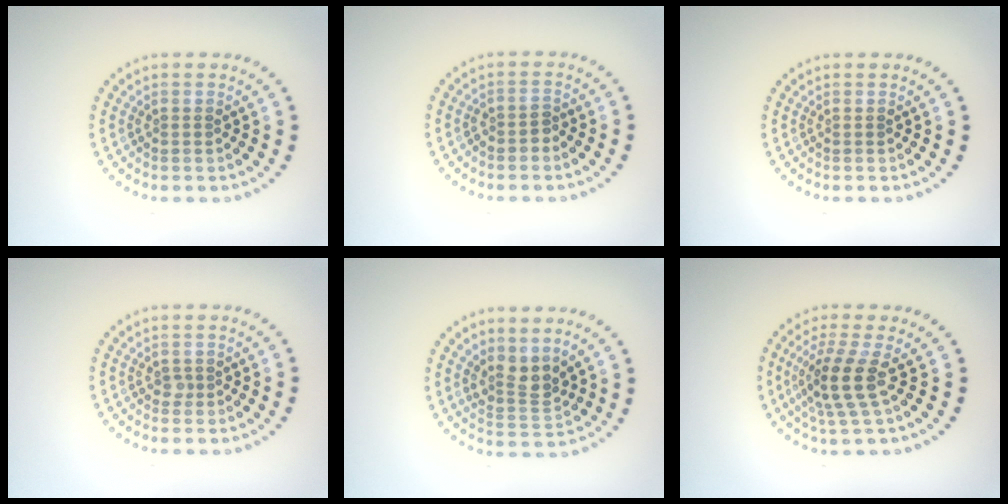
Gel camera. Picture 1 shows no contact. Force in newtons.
{"total": 1.1, "press": 0.9, "slide": 0.5}
{"total": 0.0}
{"total": 0.6, "press": 0.5, "slide": 0.4}
{"total": 2.6, "press": 2.0, "slide": 1.6}
{"total": 3.8, "press": 2.9, "slide": 2.5}